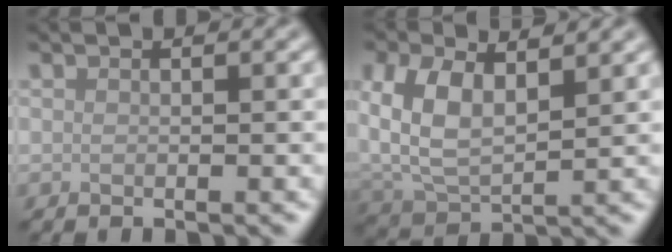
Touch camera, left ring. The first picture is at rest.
{"total": 6.9, "force": [2.6, 3.9, 5.1], "torque": [-0.119, 0.003, 0.046]}